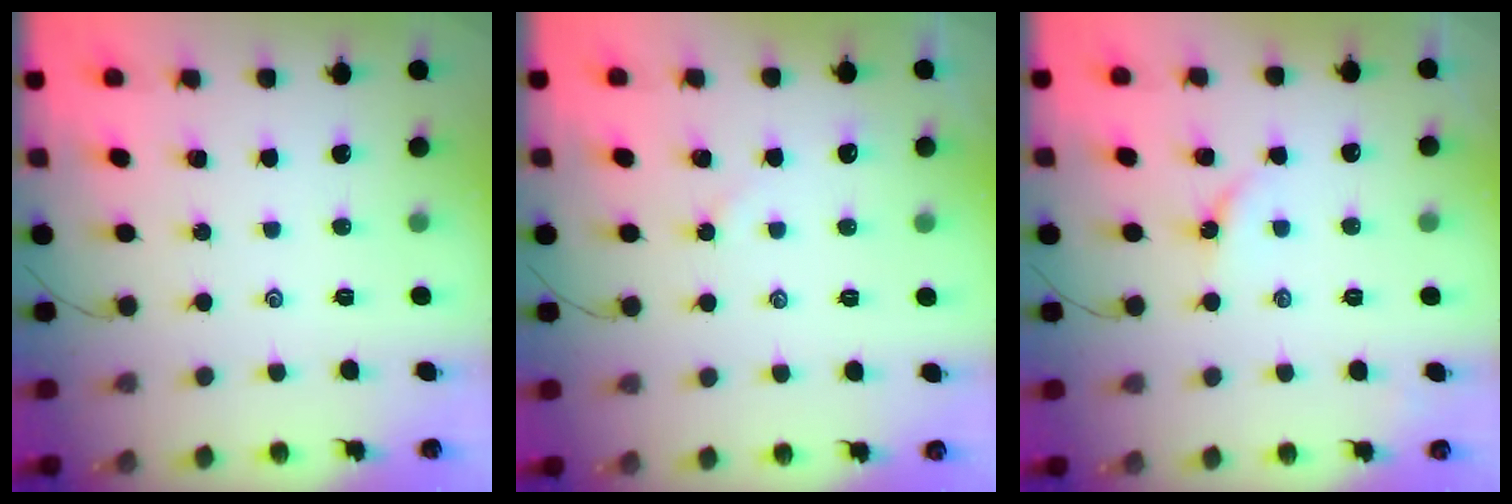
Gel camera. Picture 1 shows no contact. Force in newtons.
{"total": 3.4, "press": 3.4, "slide": 0.4}
{"total": 3.2, "press": 3.2, "slide": 0.2}